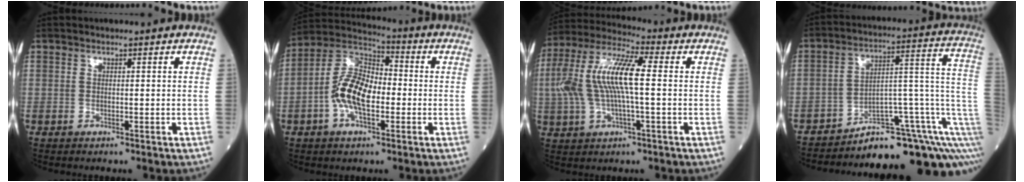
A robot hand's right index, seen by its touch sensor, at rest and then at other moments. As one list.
[{"total": 11.2, "force": [-2.2, 5.0, 9.8], "torque": [-0.210, 0.025, -0.048]}, {"total": 12.7, "force": [0.6, 2.7, 12.4], "torque": [-0.266, 0.024, 0.007]}, {"total": 14.8, "force": [-8.8, 3.6, 11.4], "torque": [-0.086, 0.093, -0.117]}]